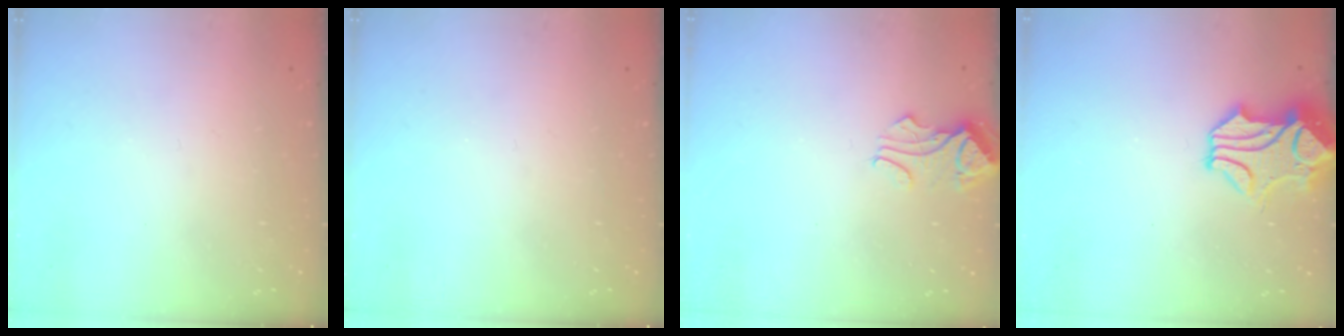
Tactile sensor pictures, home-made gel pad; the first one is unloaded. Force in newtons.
{"total": 0.0}
{"total": 1.0, "press": 0.8, "slide": 0.5}
{"total": 2.1, "press": 1.6, "slide": 1.3}